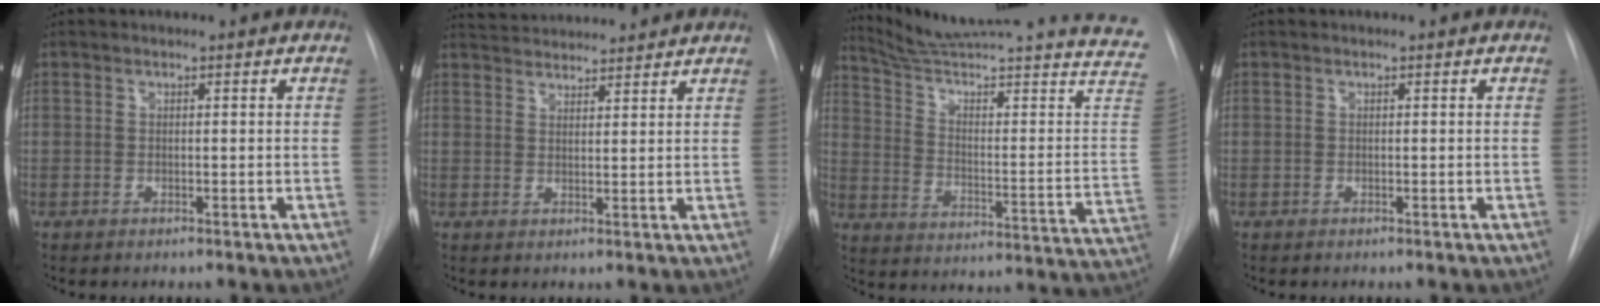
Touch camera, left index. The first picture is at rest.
{"total": 9.5, "force": [9.1, 1.3, 2.1], "torque": [-0.038, 0.028, 0.133]}
{"total": 30.2, "force": [27.1, -1.5, 13.4], "torque": [-0.205, -0.134, 0.353]}
{"total": 0.0}